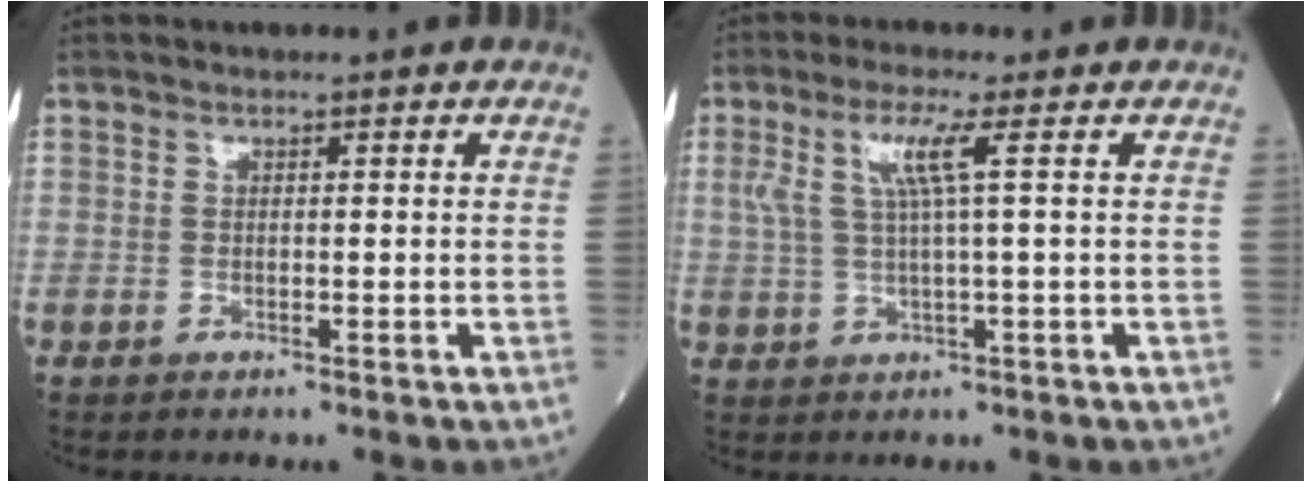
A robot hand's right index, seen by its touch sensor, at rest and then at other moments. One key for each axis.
{"total": 5.2, "fx": 1.6, "fy": -0.4, "fz": 4.9, "tx": -0.105, "ty": 0.012, "tz": 0.036}